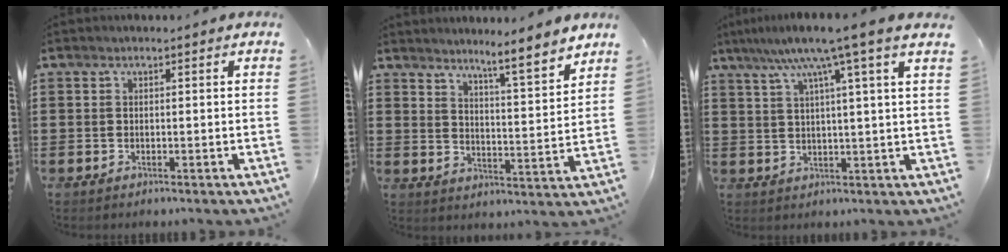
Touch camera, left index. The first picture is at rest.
{"total": 5.9, "force": [5.5, -0.8, 2.2], "torque": [-0.046, -0.046, 0.087]}
{"total": 8.6, "force": [5.5, -1.1, 6.5], "torque": [-0.134, -0.016, 0.086]}